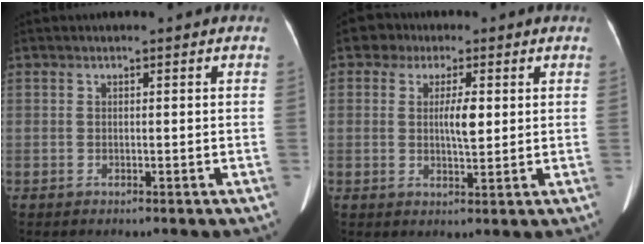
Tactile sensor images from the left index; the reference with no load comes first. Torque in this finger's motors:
{"motor_torque": [0.50, -0.33, 0.23, 0.09]}